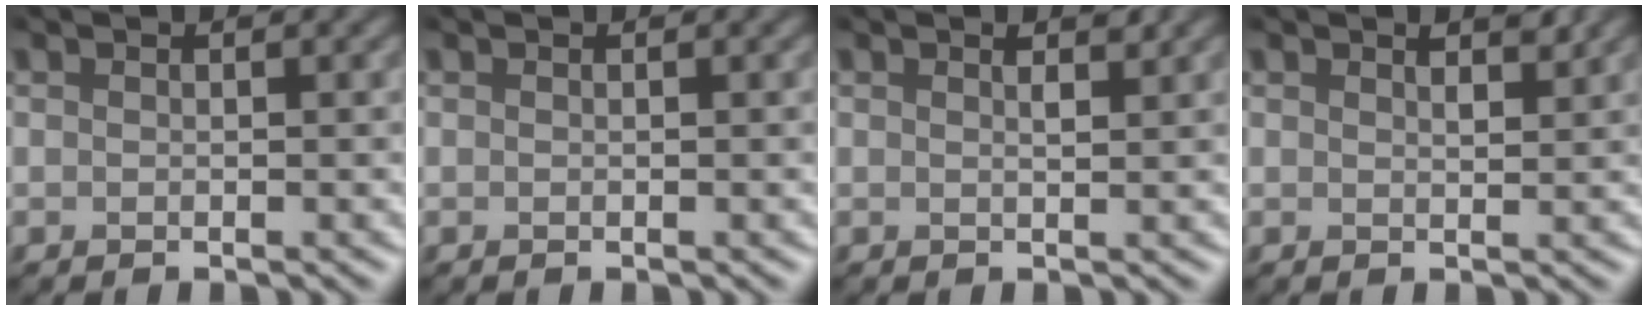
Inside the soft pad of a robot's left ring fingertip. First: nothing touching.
{"total": 0.0}
{"total": 1.1, "force": [0.8, 0.1, 0.8], "torque": [-0.012, 0.000, 0.011]}
{"total": 1.4, "force": [1.1, 0.4, 0.8], "torque": [-0.012, 0.000, 0.018]}